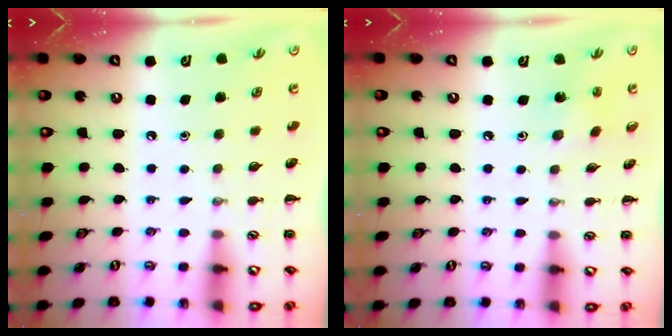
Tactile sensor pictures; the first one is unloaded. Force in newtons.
{"total": 1.5, "press": 1.4, "slide": 0.6}